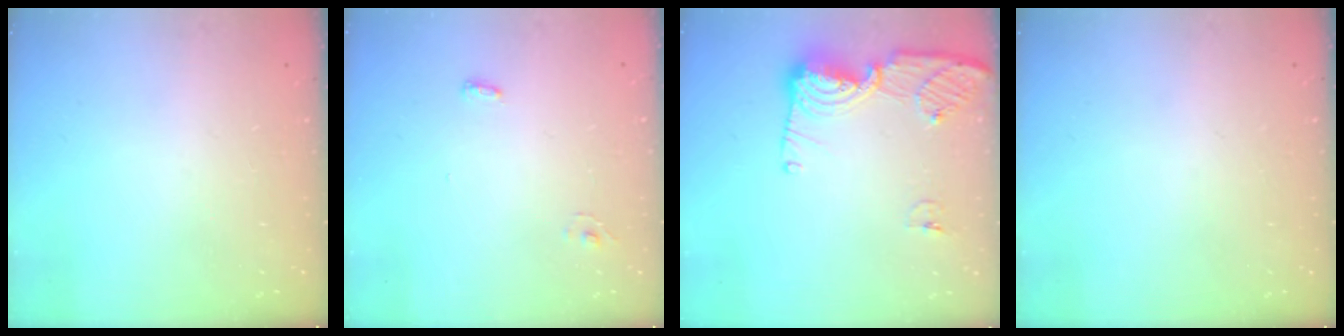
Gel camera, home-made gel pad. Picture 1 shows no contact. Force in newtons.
{"total": 4.1, "press": 3.5, "slide": 2.2}
{"total": 11.7, "press": 11.7, "slide": 1.2}
{"total": 0.0}